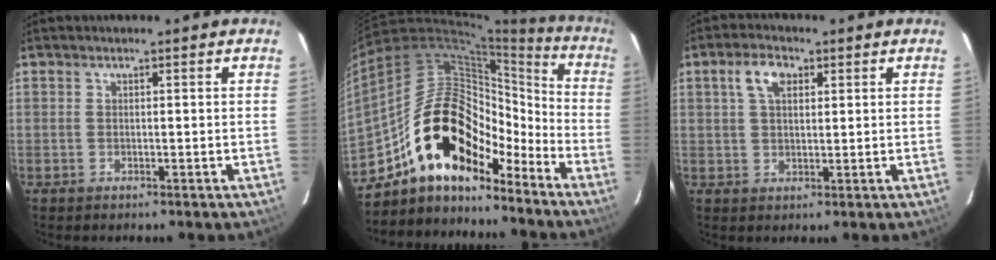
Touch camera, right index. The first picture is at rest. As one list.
[{"total": 19.2, "force": [-13.1, 9.7, 10.2], "torque": [-0.170, 0.030, -0.224]}, {"total": 5.0, "force": [2.1, 2.6, 3.7], "torque": [-0.069, 0.013, 0.038]}]